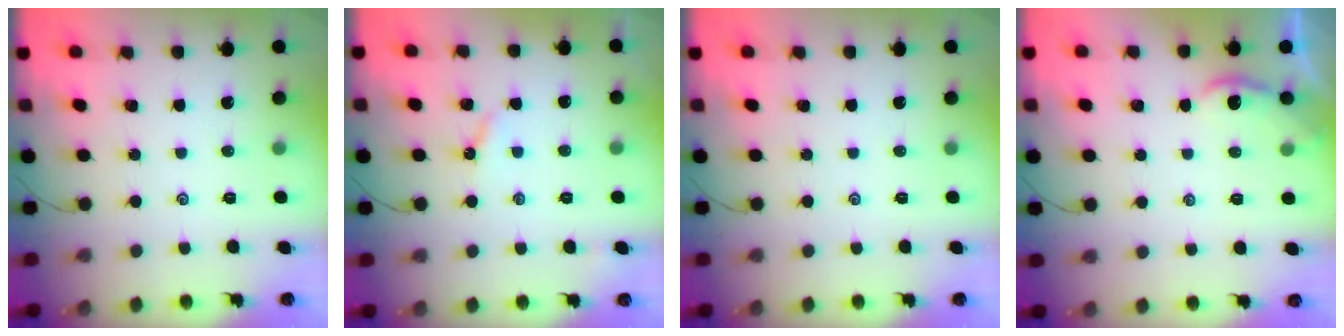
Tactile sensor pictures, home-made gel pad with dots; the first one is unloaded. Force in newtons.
{"total": 2.9, "press": 2.8, "slide": 0.4}
{"total": 0.0}
{"total": 2.3, "press": 2.3, "slide": 0.2}